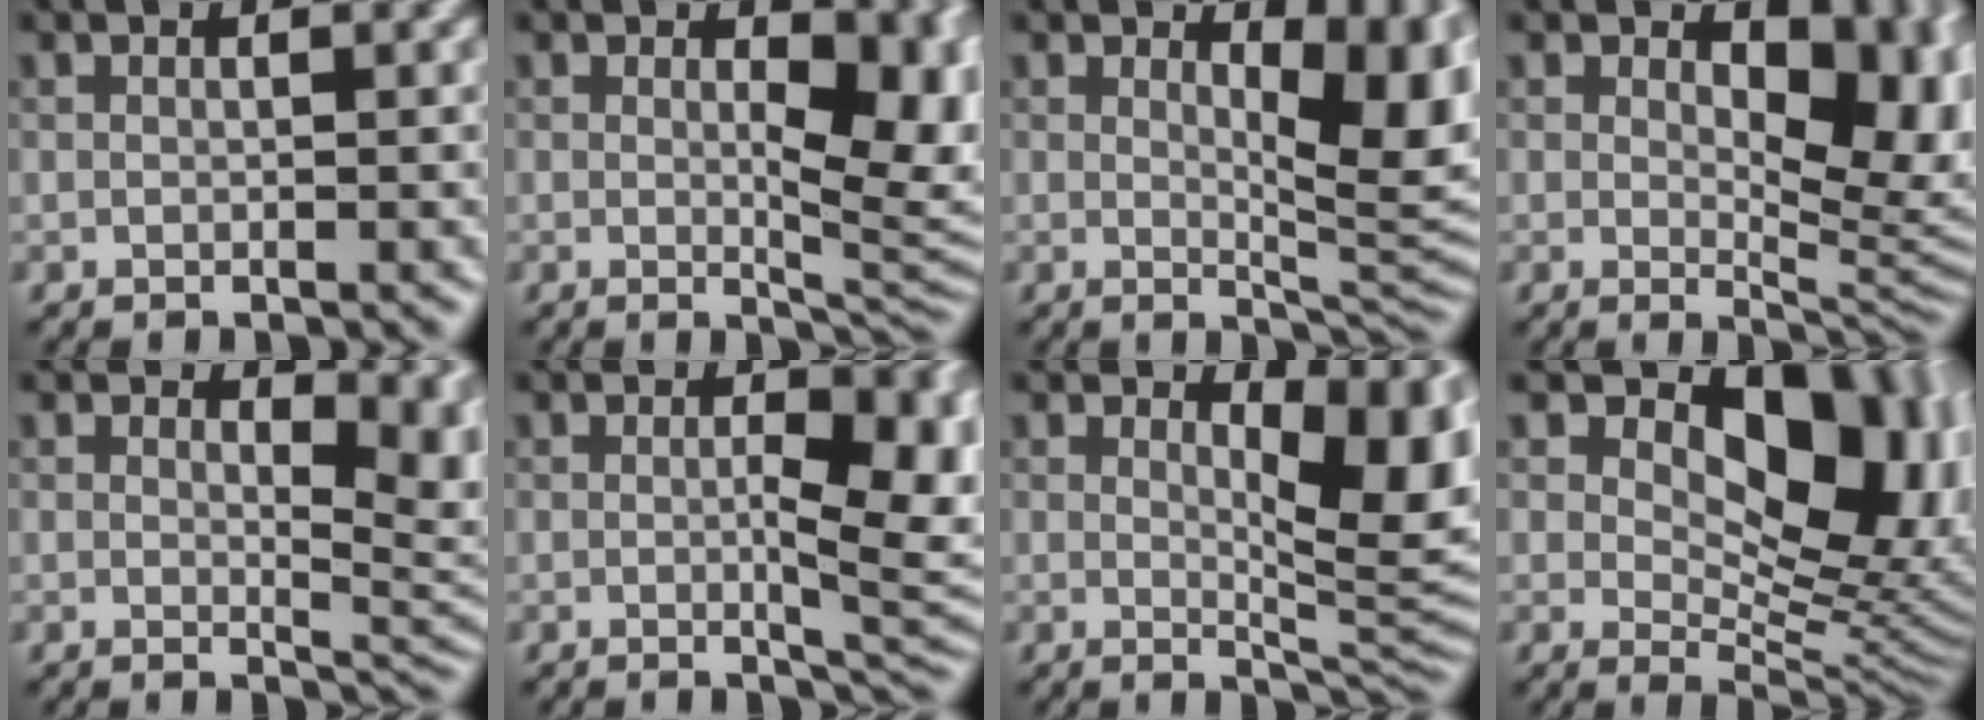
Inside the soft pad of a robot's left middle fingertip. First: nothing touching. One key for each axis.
{"total": 7.5, "fx": 1.0, "fy": 3.6, "fz": 6.5, "tx": -0.082, "ty": -0.015, "tz": 0.023}
{"total": 7.0, "fx": 1.9, "fy": 3.0, "fz": 6.0, "tx": -0.076, "ty": -0.015, "tz": 0.033}
{"total": 8.6, "fx": 2.3, "fy": 4.7, "fz": 6.9, "tx": -0.094, "ty": -0.015, "tz": 0.036}
{"total": 4.7, "fx": 1.7, "fy": 2.4, "fz": 3.7, "tx": -0.037, "ty": -0.015, "tz": 0.028}
{"total": 6.7, "fx": -0.1, "fy": 2.4, "fz": 6.3, "tx": -0.083, "ty": -0.009, "tz": 0.005}
{"total": 7.3, "fx": 2.0, "fy": 3.1, "fz": 6.3, "tx": -0.081, "ty": -0.015, "tz": 0.033}
{"total": 11.7, "fx": 3.7, "fy": 6.9, "fz": 8.7, "tx": -0.111, "ty": -0.007, "tz": 0.058}